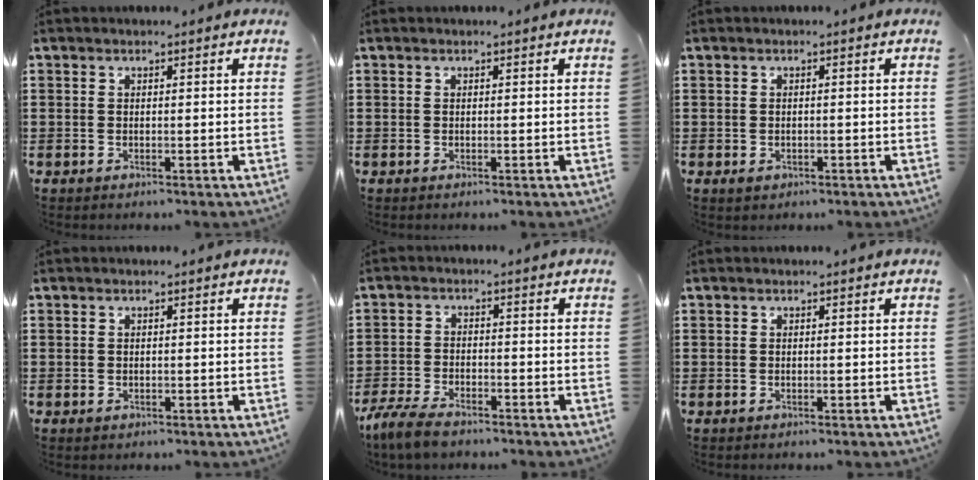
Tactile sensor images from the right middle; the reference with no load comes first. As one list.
[{"total": 0.0}, {"total": 0.7, "force": [-0.2, 0.6, 0.3], "torque": [-0.008, 0.002, -0.005]}, {"total": 0.0}, {"total": 4.6, "force": [-3.9, 1.3, 2.1], "torque": [-0.064, -0.003, -0.084]}, {"total": 0.0}]